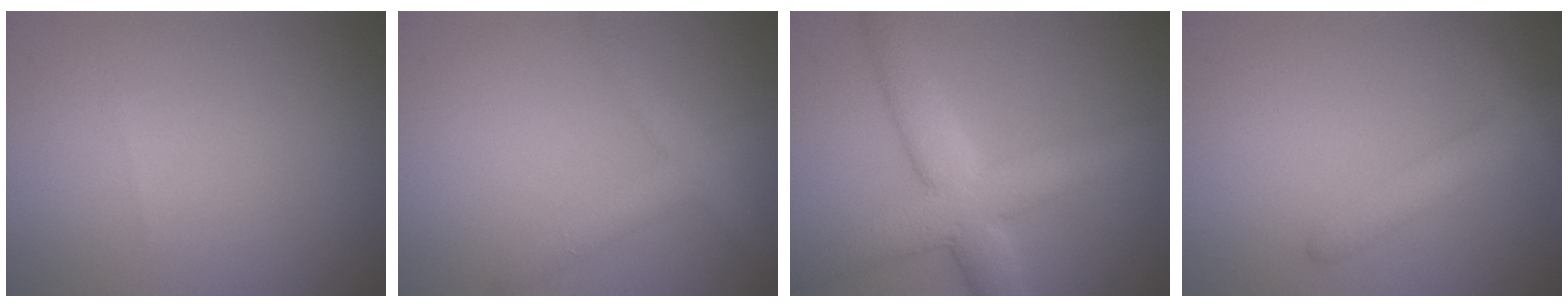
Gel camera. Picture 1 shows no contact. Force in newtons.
{"total": 3.2, "press": 3.2, "slide": 0.2}
{"total": 7.0, "press": 7.0, "slide": 0.2}
{"total": 3.3, "press": 3.3, "slide": 0.2}